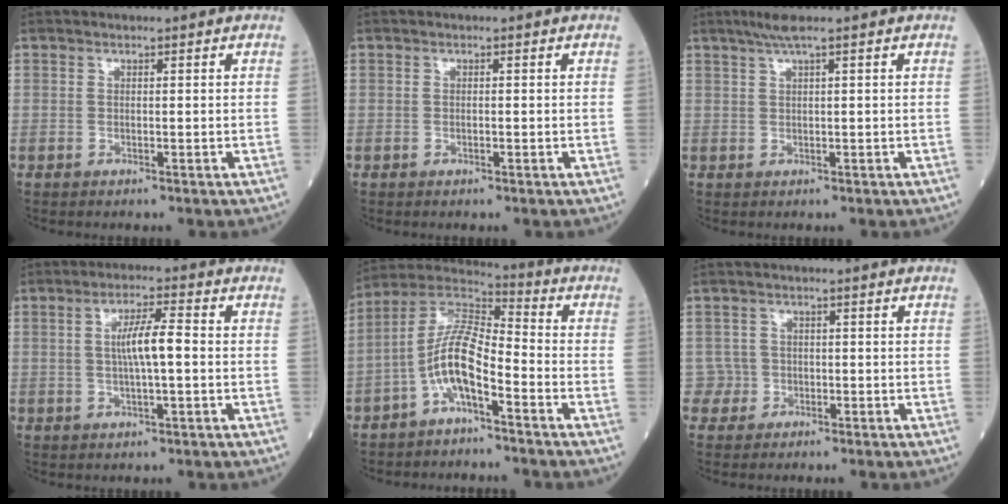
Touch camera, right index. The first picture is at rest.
{"total": 0.5, "force": [-0.2, 0.1, 0.4], "torque": [-0.008, 0.000, -0.003]}
{"total": 2.5, "force": [1.6, -0.4, 1.9], "torque": [-0.047, 0.008, 0.036]}
{"total": 5.8, "force": [0.1, 0.6, 5.8], "torque": [-0.106, 0.007, -0.001]}
{"total": 10.1, "force": [-4.0, 2.7, 8.8], "torque": [-0.184, 0.023, -0.079]}
{"total": 2.2, "force": [-0.8, 2.0, -0.7], "torque": [0.024, 0.013, -0.021]}